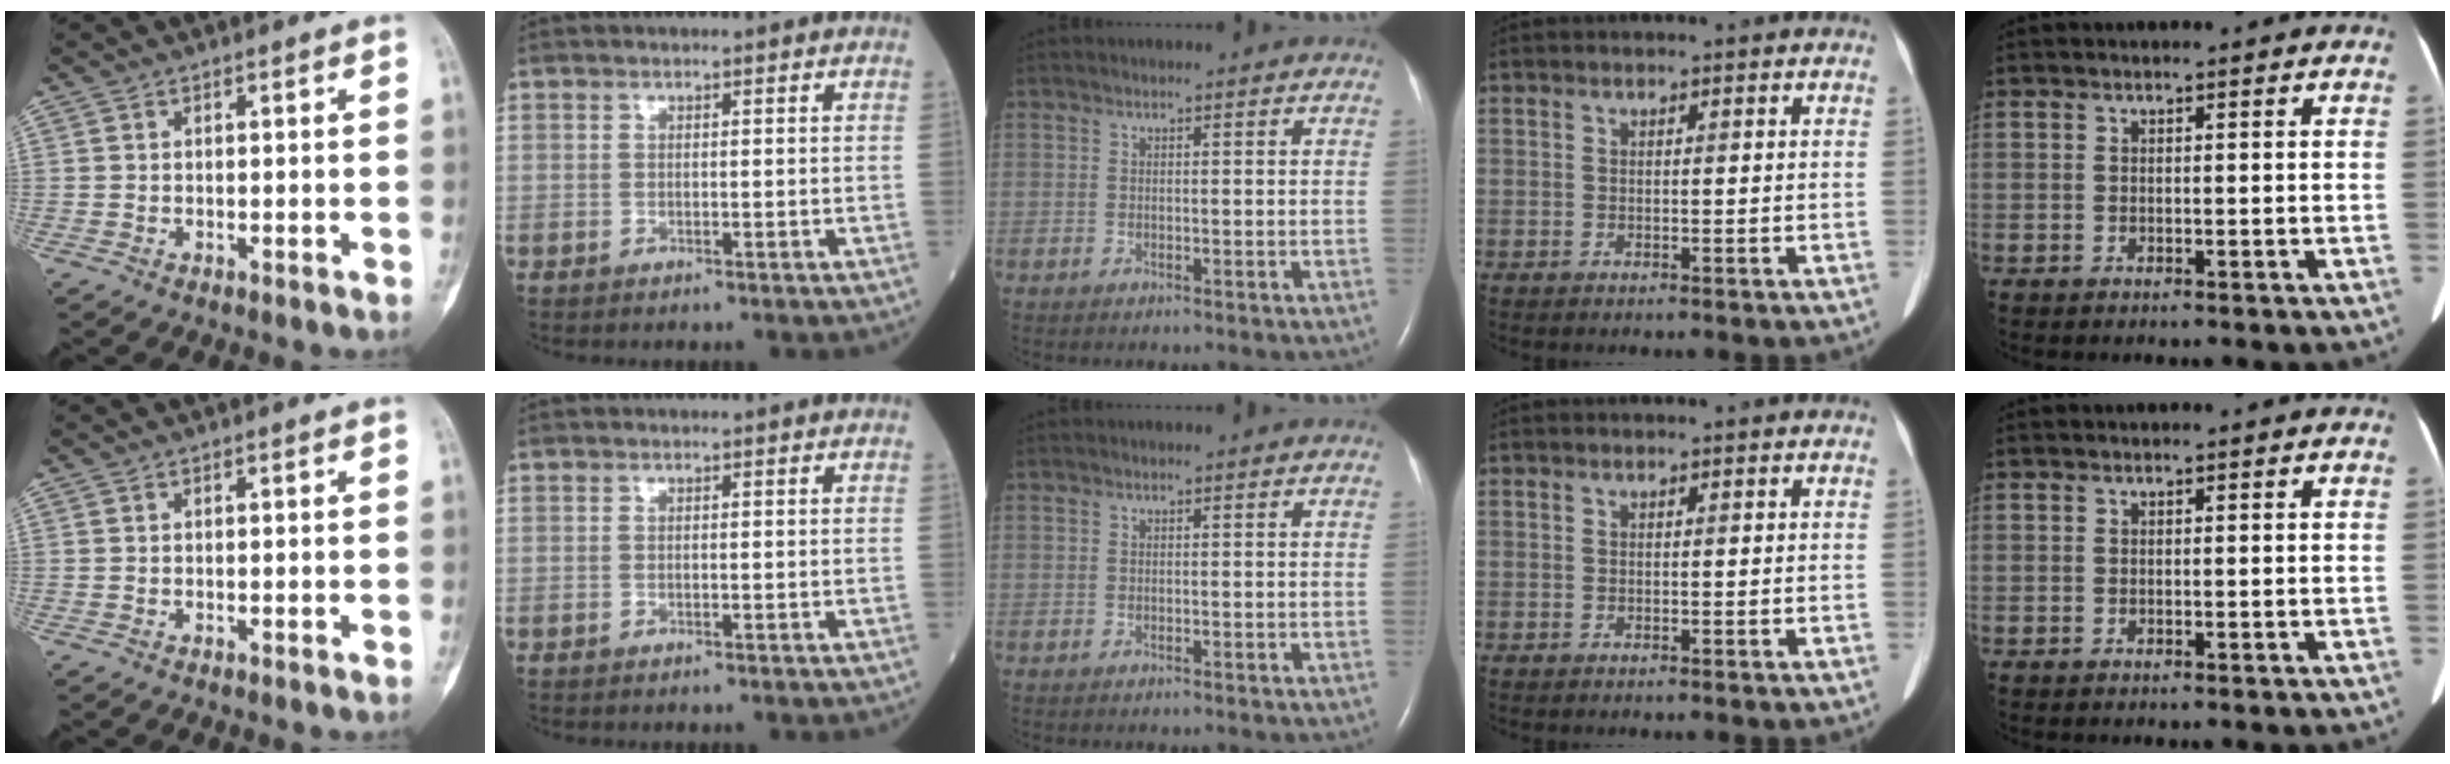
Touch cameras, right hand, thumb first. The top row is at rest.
{}